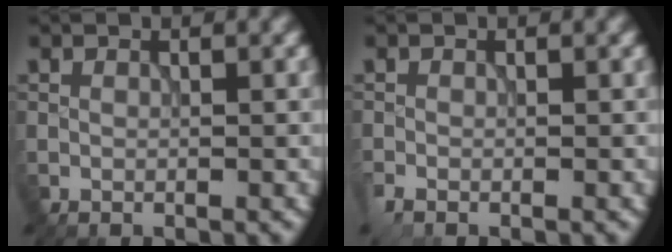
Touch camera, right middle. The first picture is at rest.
{"total": 1.2, "force": [-0.8, 0.5, 0.8], "torque": [-0.022, -0.007, -0.019]}